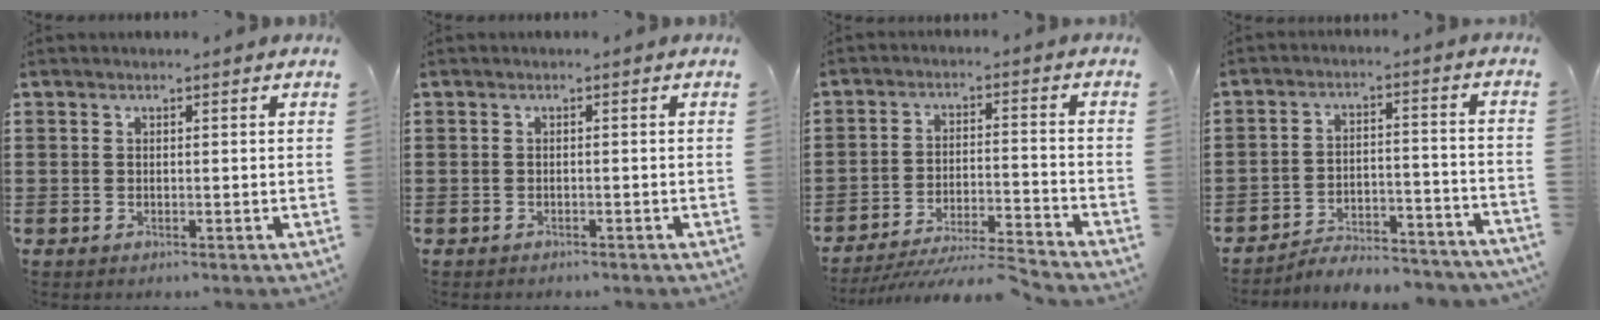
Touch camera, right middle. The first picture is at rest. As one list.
[{"total": 0.0}, {"total": 6.0, "force": [-5.4, -0.2, 2.5], "torque": [-0.047, -0.012, -0.105]}, {"total": 4.4, "force": [-4.2, 0.4, 0.9], "torque": [-0.017, 0.007, -0.087]}]